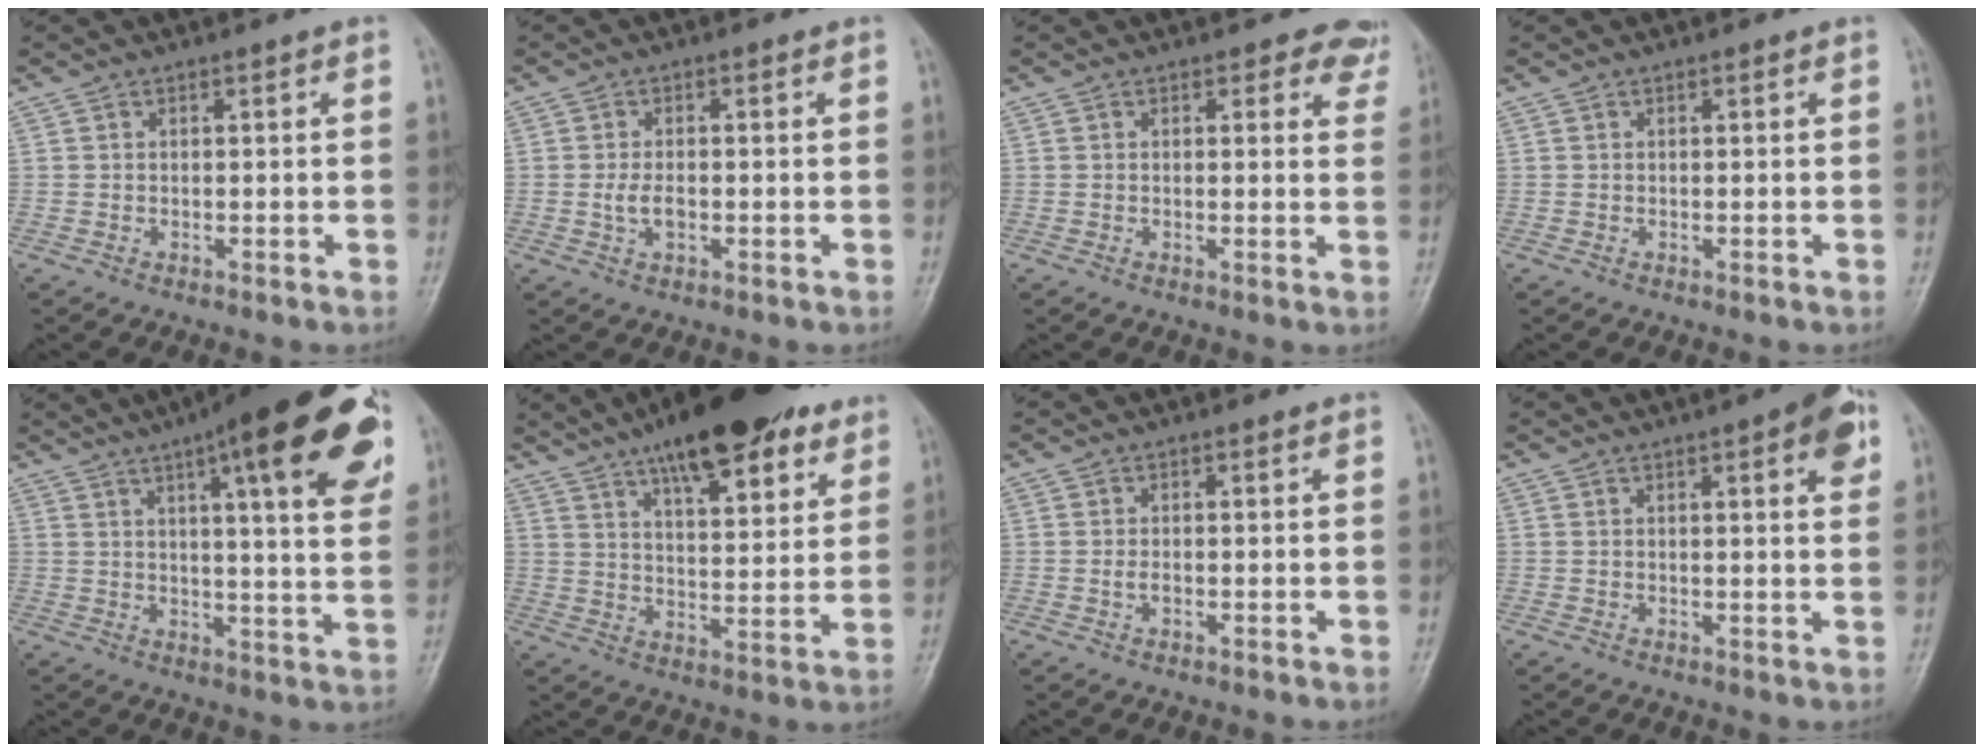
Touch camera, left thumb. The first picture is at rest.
{"total": 3.0, "force": [-0.5, 1.7, 2.4], "torque": [-0.046, 0.000, -0.011]}
{"total": 5.1, "force": [4.2, 2.7, 1.2], "torque": [0.026, -0.019, 0.023]}
{"total": 0.0}
{"total": 22.3, "force": [10.3, 5.1, 19.1], "torque": [-0.242, -0.014, 0.134]}
{"total": 21.0, "force": [13.4, 7.2, 14.4], "torque": [-0.185, -0.034, 0.203]}
{"total": 1.1, "force": [-0.1, 0.7, 0.9], "torque": [-0.015, -0.001, -0.004]}
{"total": 6.3, "force": [2.8, 1.6, 5.4], "torque": [-0.058, -0.005, 0.029]}